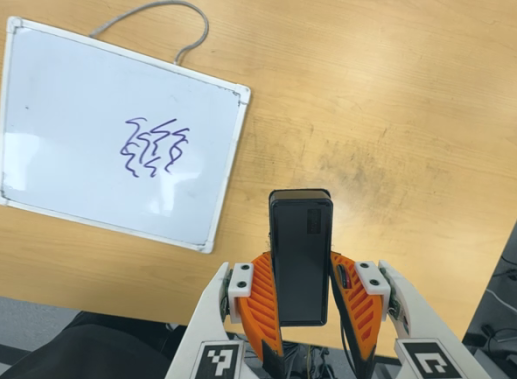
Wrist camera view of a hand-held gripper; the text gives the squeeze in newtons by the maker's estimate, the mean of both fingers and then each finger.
{"total": 4.5, "left": 3.3, "right": 5.6}